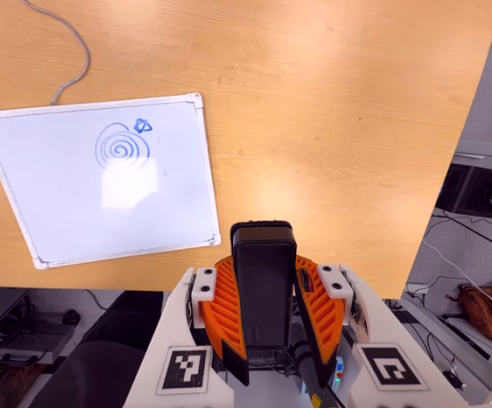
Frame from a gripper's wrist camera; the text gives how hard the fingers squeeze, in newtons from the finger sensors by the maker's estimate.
{"total": 11.4, "left": 9.4, "right": 13.4}